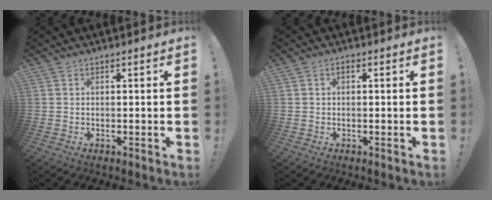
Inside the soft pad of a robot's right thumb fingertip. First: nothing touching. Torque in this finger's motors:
{"motor_torque": [0.10, 0.56, 0.22, 0.00, 0.01]}